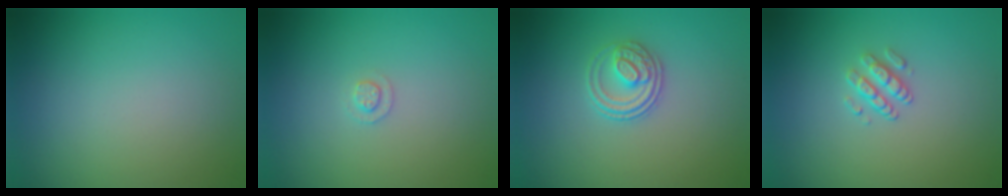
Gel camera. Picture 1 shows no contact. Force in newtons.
{"total": 1.0, "press": 1.0, "slide": 0.2}
{"total": 2.8, "press": 2.6, "slide": 1.2}
{"total": 1.8, "press": 1.3, "slide": 1.2}